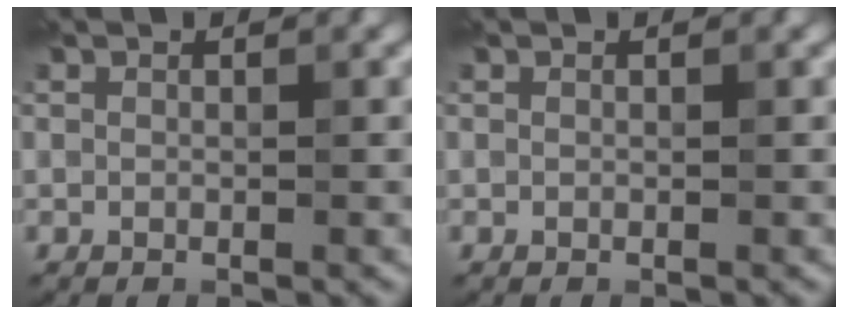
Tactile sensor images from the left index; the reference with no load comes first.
{"total": 0.0}